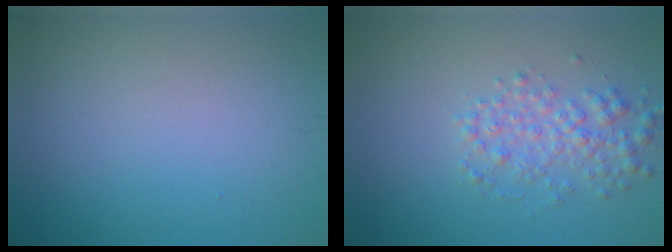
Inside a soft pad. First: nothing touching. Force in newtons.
{"total": 2.9, "press": 2.9, "slide": 0.1}